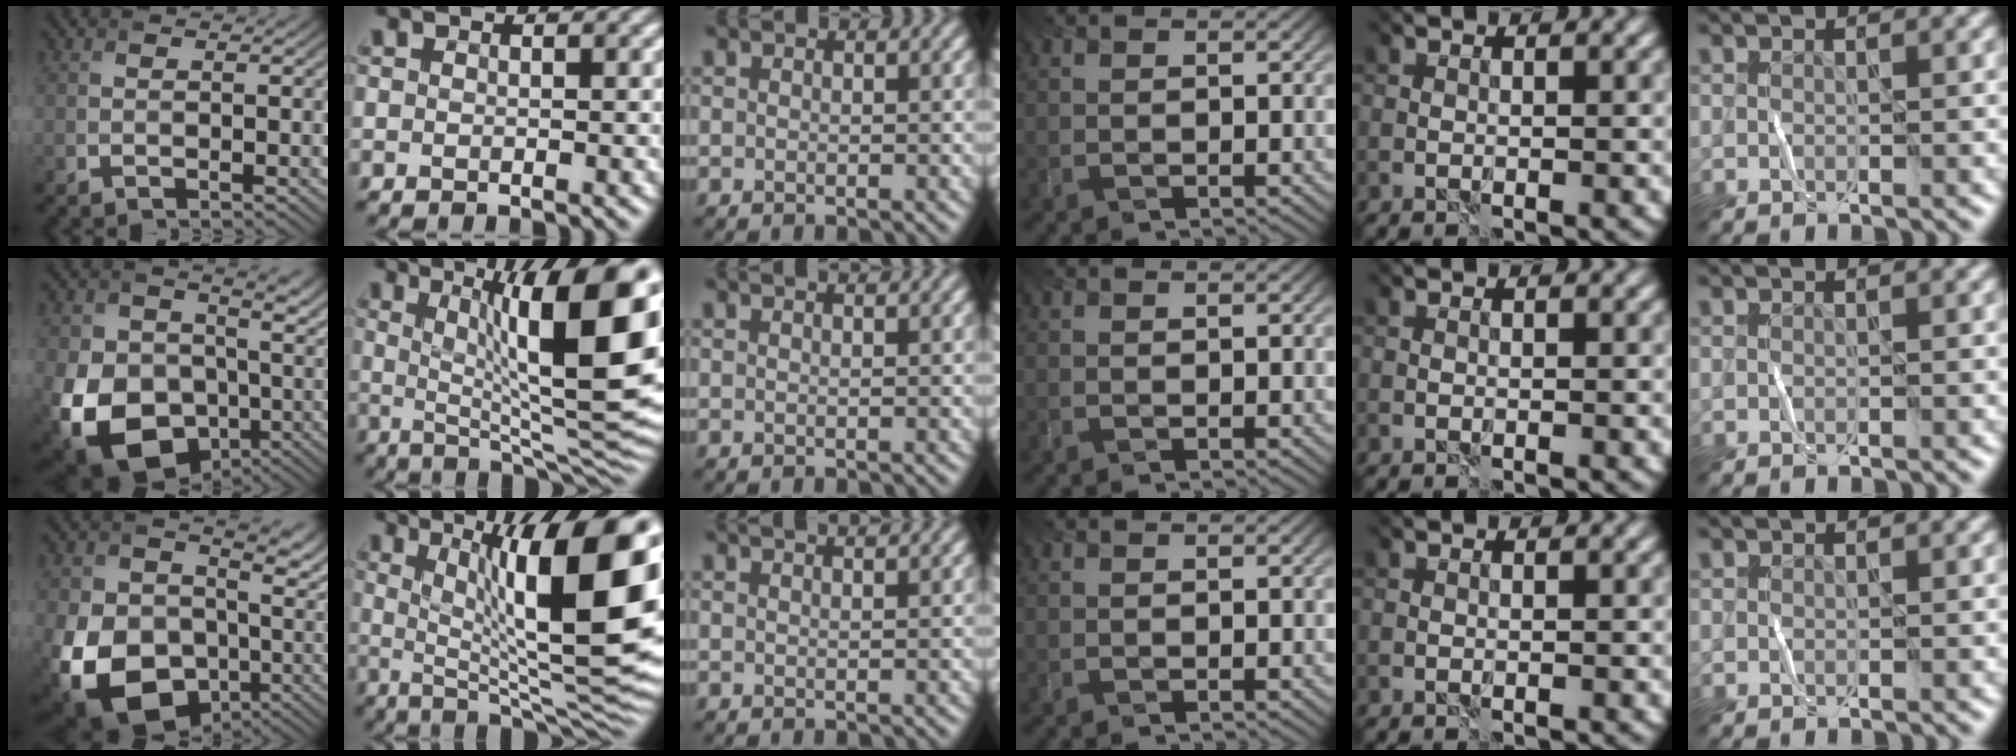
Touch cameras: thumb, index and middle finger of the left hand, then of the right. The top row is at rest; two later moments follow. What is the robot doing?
{"motion": "fold", "object": "bandana"}